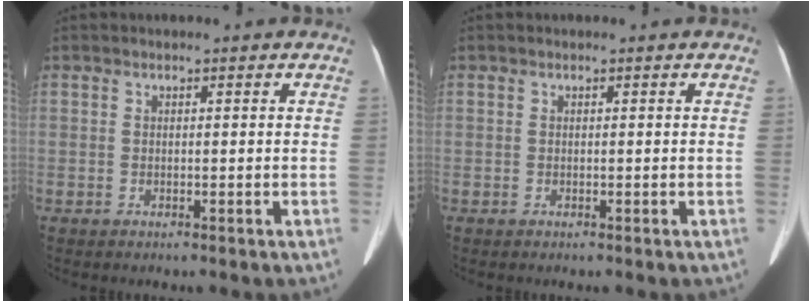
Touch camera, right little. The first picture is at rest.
{"total": 0.0}